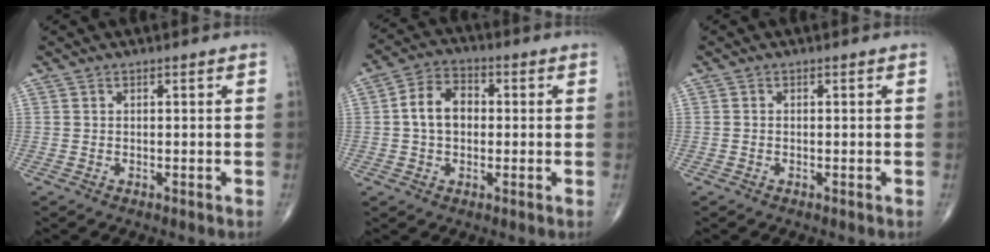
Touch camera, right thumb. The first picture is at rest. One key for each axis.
{"total": 7.8, "fx": 0.2, "fy": 5.6, "fz": 5.4, "tx": -0.083, "ty": 0.022, "tz": -0.006}
{"total": 0.0}